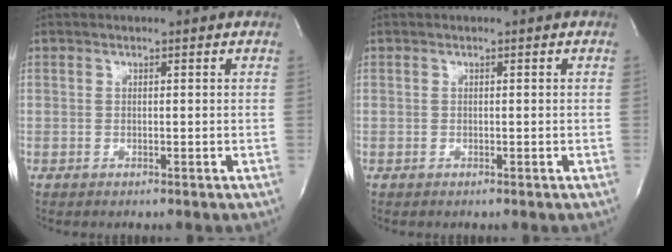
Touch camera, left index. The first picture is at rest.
{"total": 0.0}